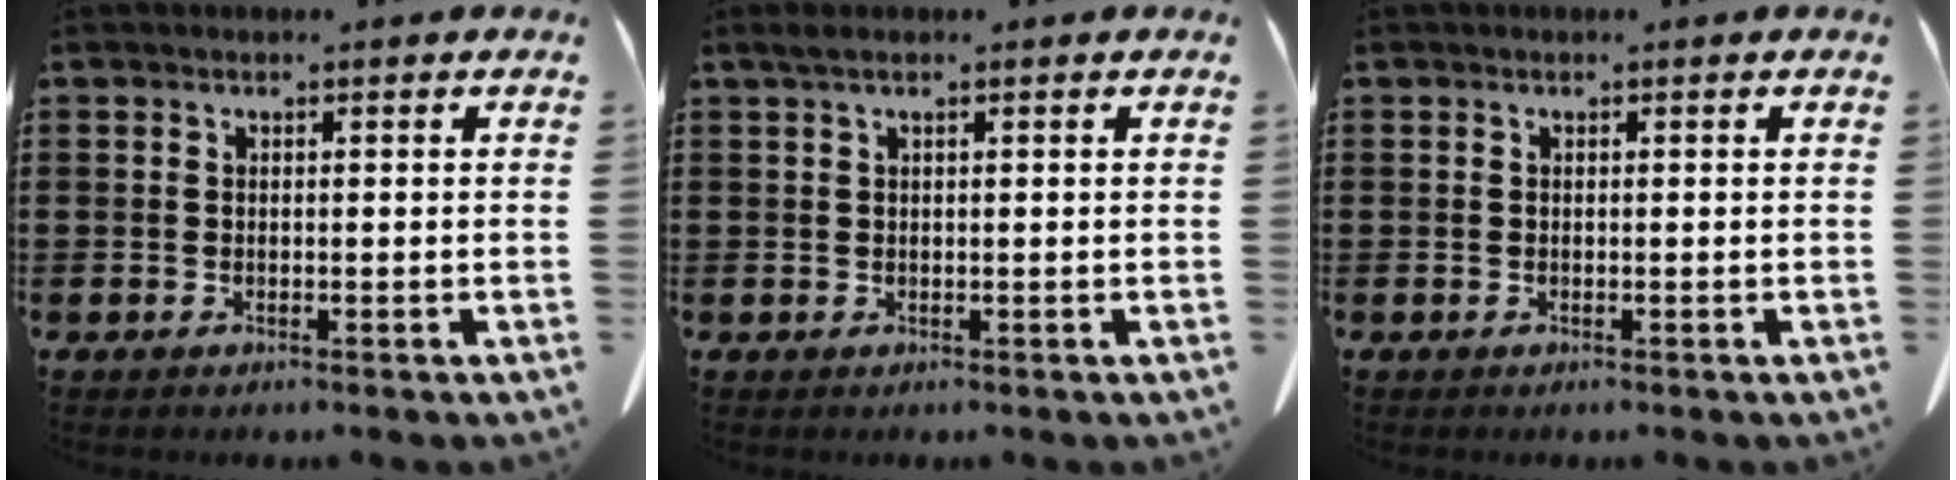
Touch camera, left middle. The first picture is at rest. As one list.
[{"total": 1.1, "force": [0.5, 0.1, 1.0], "torque": [-0.020, 0.000, 0.009]}, {"total": 0.0}]